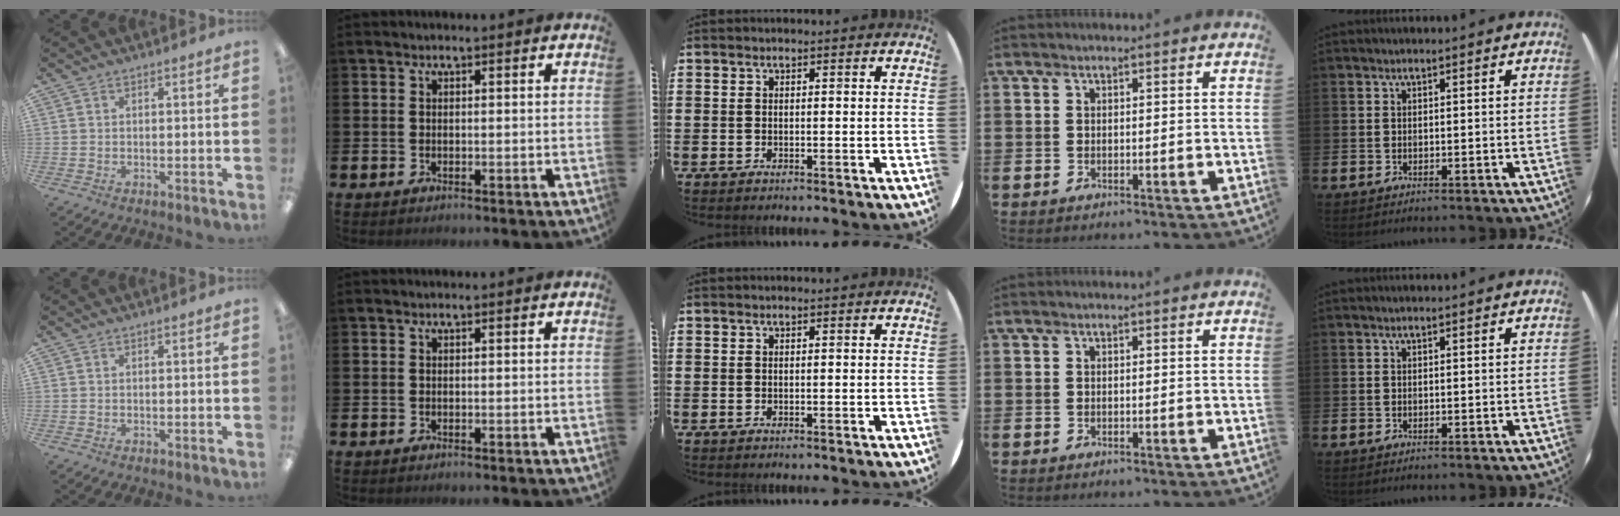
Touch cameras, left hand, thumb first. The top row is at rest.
{}